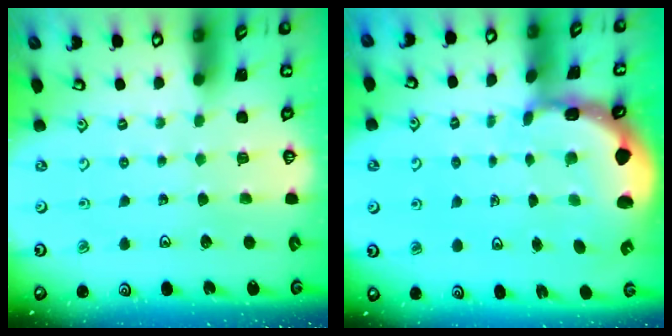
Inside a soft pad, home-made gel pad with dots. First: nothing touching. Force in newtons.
{"total": 2.2, "press": 2.0, "slide": 1.0}